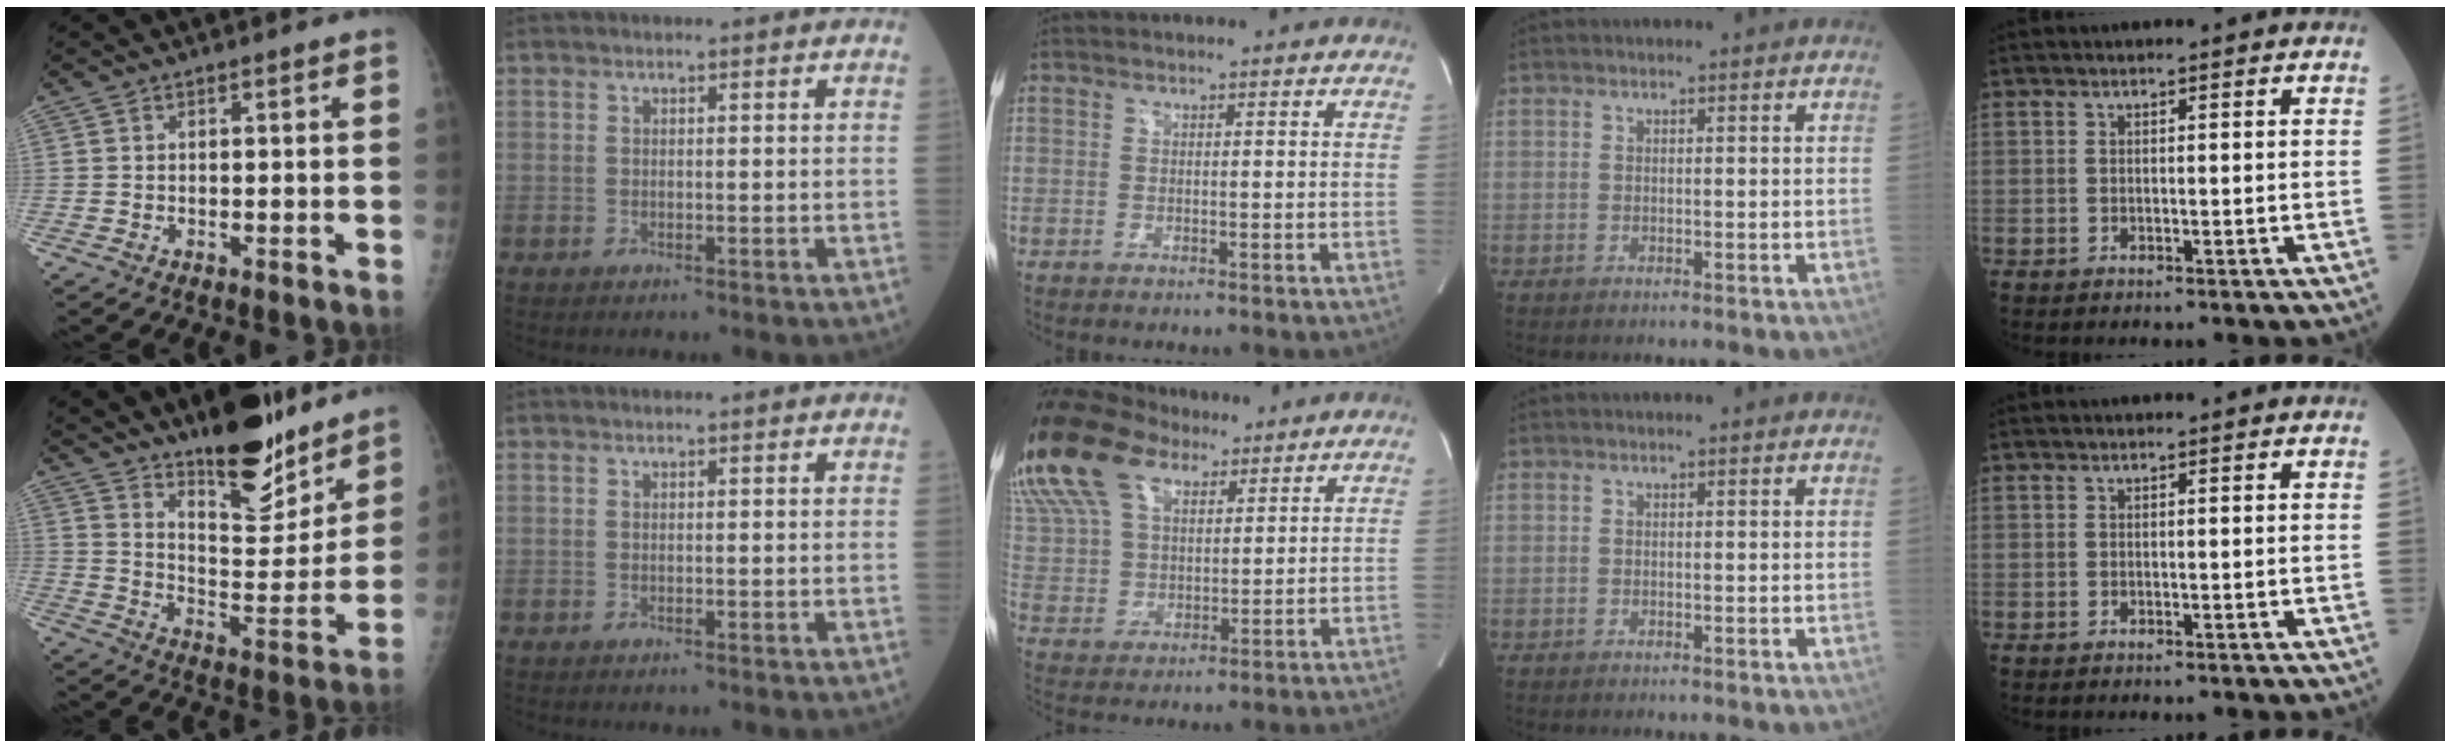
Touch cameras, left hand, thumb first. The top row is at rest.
{"thumb": {"total": 17.1, "force": [13.3, 5.7, 9.1], "torque": [-0.090, -0.110, 0.212]}, "middle": {"total": 23.5, "force": [15.5, 12.5, 12.5], "torque": [-0.345, 0.073, 0.296]}}